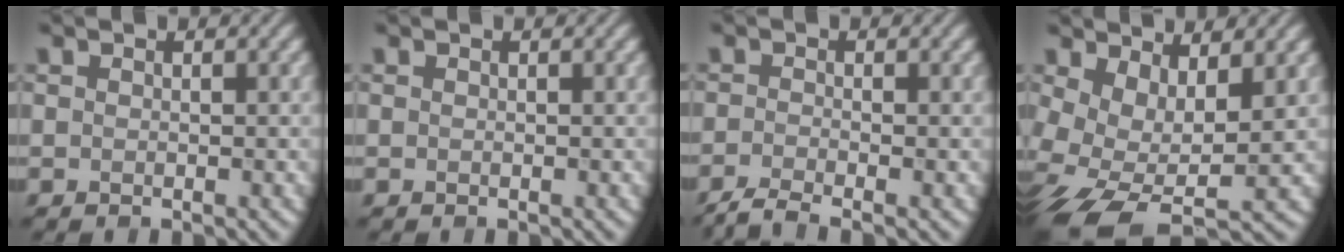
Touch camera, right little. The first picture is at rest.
{"total": 0.0}
{"total": 2.7, "force": [-2.0, 0.5, 1.8], "torque": [-0.033, -0.007, -0.051]}
{"total": 8.1, "force": [-1.6, 4.1, 6.8], "torque": [-0.148, -0.026, -0.023]}